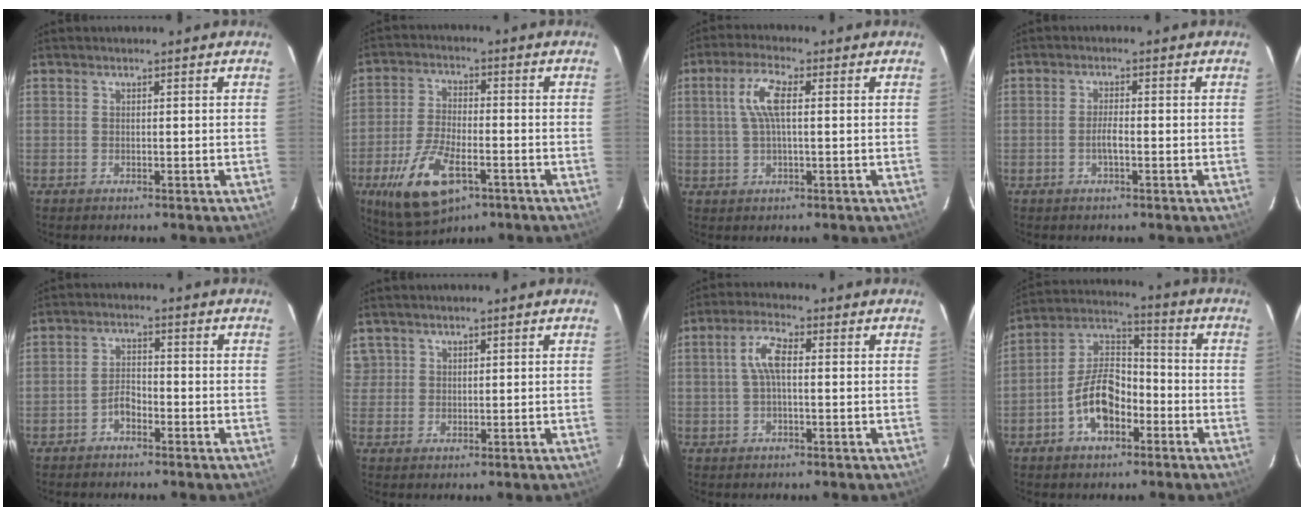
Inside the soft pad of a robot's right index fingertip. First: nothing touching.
{"total": 13.6, "force": [-6.5, 6.0, 10.4], "torque": [-0.226, -0.024, -0.113]}
{"total": 6.3, "force": [1.1, 1.6, 6.0], "torque": [-0.121, 0.010, 0.022]}
{"total": 2.3, "force": [-0.9, 0.4, 2.1], "torque": [-0.042, 0.001, -0.017]}
{"total": 2.9, "force": [-2.1, 1.4, 1.4], "torque": [-0.034, 0.009, -0.039]}
{"total": 2.5, "force": [1.5, 2.0, -0.1], "torque": [0.011, 0.007, 0.027]}
{"total": 5.0, "force": [0.3, 1.7, 4.7], "torque": [-0.096, 0.012, 0.006]}
{"total": 11.3, "force": [-5.0, 6.3, 7.9], "torque": [-0.156, 0.026, -0.084]}